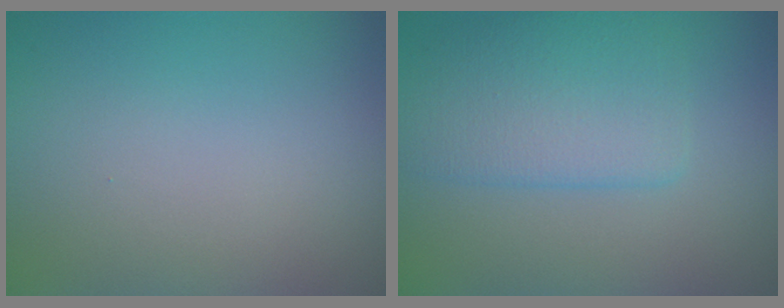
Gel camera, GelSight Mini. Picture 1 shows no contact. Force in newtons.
{"total": 4.4, "press": 4.4, "slide": 0.0}